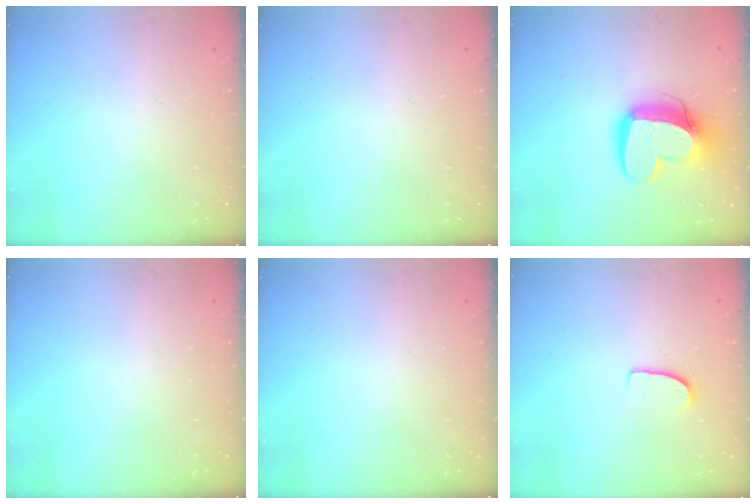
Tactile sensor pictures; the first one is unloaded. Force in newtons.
{"total": 0.0}
{"total": 15.2, "press": 15.2, "slide": 1.4}
{"total": 0.0}
{"total": 0.0}
{"total": 6.6, "press": 6.5, "slide": 0.4}